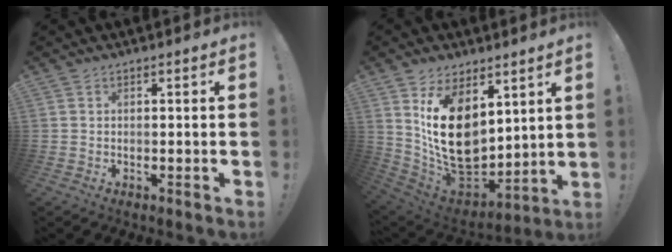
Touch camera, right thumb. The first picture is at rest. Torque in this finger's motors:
{"motor_torque": [0.05, 1.74, 1.36, 1.06, 0.50]}